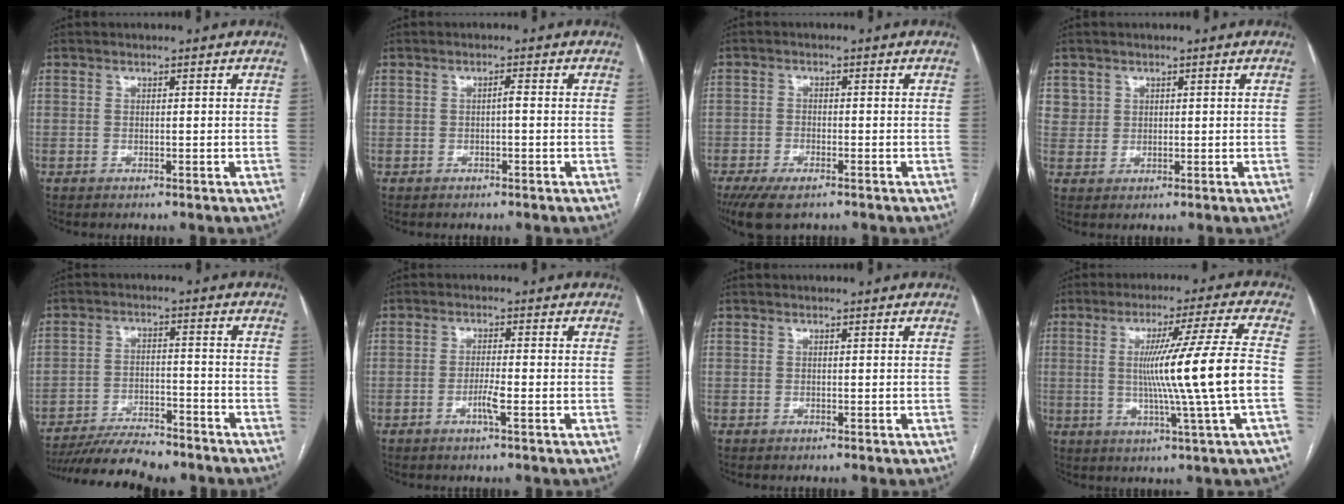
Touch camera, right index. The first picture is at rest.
{"total": 0.9, "force": [-0.2, 0.1, 0.9], "torque": [-0.014, 0.002, -0.003]}
{"total": 6.4, "force": [-4.6, 2.4, 3.8], "torque": [-0.065, -0.009, -0.079]}
{"total": 2.6, "force": [1.2, 2.3, 0.0], "torque": [0.015, 0.005, 0.019]}
{"total": 13.1, "force": [-11.6, 2.5, 5.6], "torque": [-0.089, -0.006, -0.180]}
{"total": 2.8, "force": [-1.2, -0.1, 2.5], "torque": [-0.051, -0.003, -0.024]}
{"total": 0.0}
{"total": 13.9, "force": [-0.8, -2.7, 13.6], "torque": [-0.226, -0.008, -0.009]}